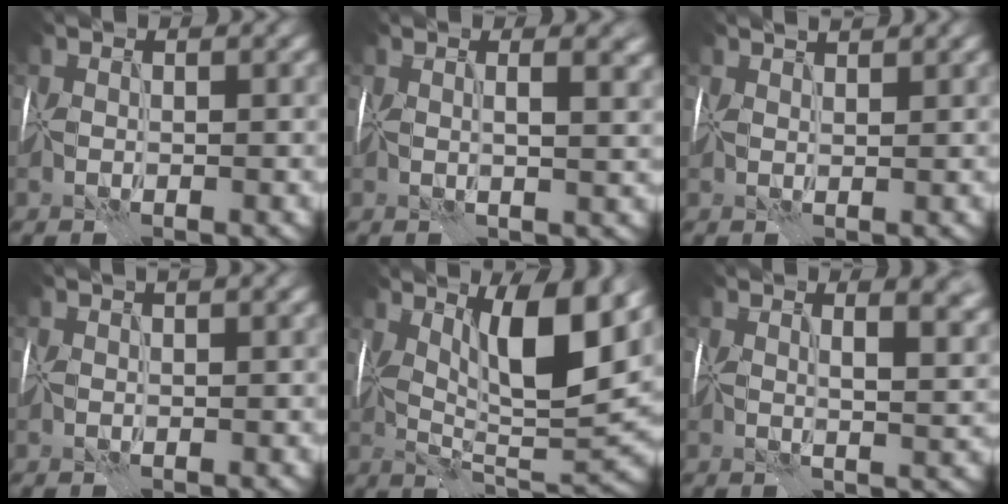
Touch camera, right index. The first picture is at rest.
{"total": 4.2, "force": [1.6, 1.3, 3.7], "torque": [-0.024, 0.015, 0.007]}
{"total": 1.7, "force": [1.4, 0.0, 0.9], "torque": [-0.012, 0.010, 0.012]}
{"total": 1.8, "force": [1.0, 0.4, 1.4], "torque": [-0.019, 0.010, 0.013]}
{"total": 10.7, "force": [3.5, 2.3, 9.8], "torque": [-0.148, -0.009, 0.055]}
{"total": 7.5, "force": [3.3, 2.7, 6.2], "torque": [-0.055, 0.017, 0.034]}